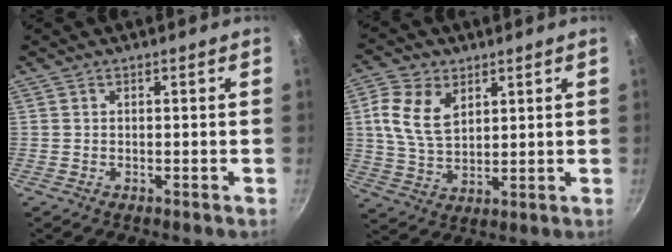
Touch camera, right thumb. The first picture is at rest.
{"total": 10.3, "force": [3.7, 6.8, 6.9], "torque": [-0.122, -0.011, 0.073]}